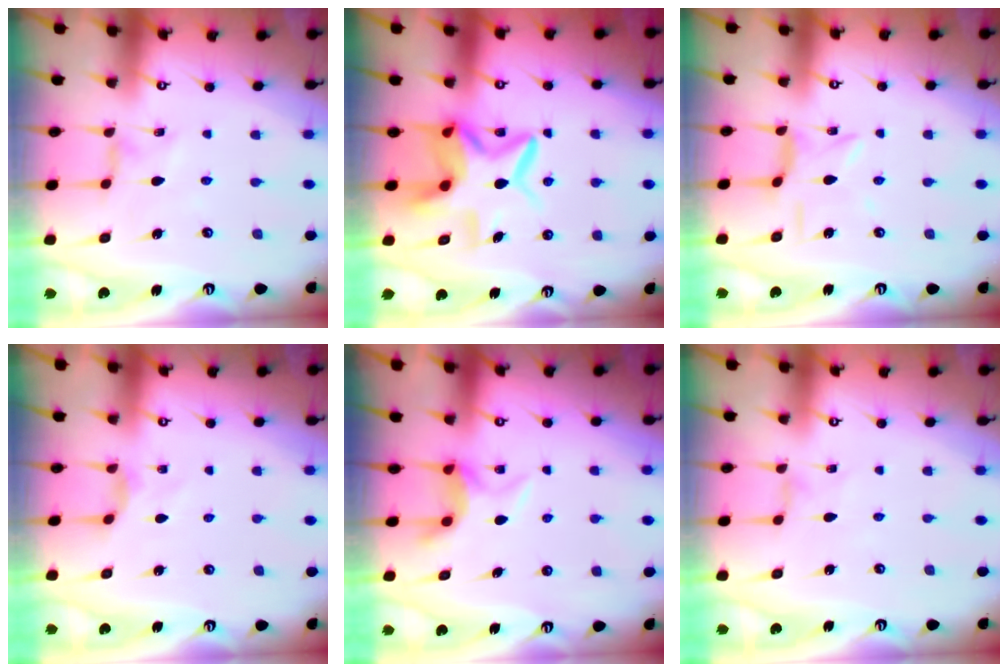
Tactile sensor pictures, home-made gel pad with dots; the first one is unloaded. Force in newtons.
{"total": 10.5, "press": 10.5, "slide": 0.9}
{"total": 3.2, "press": 3.1, "slide": 0.4}
{"total": 3.0, "press": 3.0, "slide": 0.3}
{"total": 6.0, "press": 6.0, "slide": 0.4}
{"total": 0.6, "press": 0.5, "slide": 0.2}